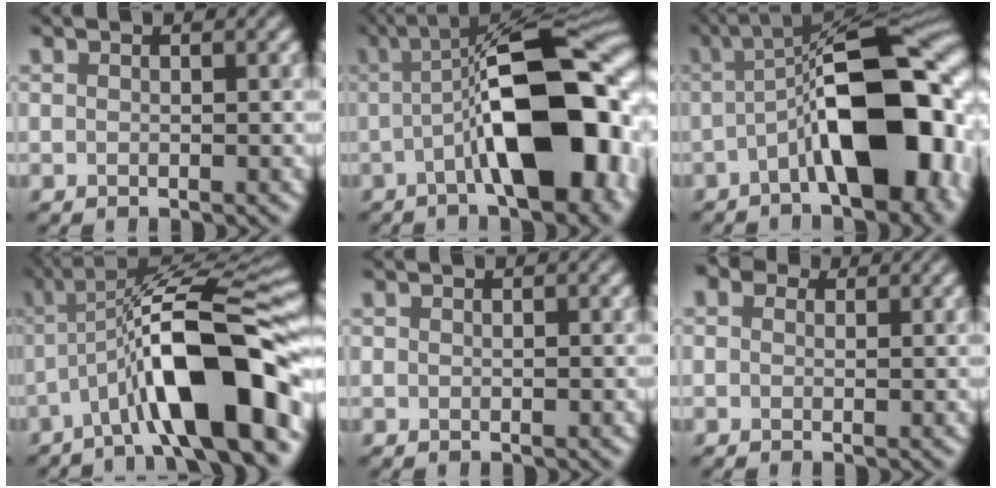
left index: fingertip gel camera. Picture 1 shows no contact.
{"total": 13.8, "force": [-2.1, 4.5, 12.9], "torque": [-0.168, 0.019, -0.040]}
{"total": 12.9, "force": [-2.7, 4.6, 11.8], "torque": [-0.163, 0.015, -0.050]}
{"total": 12.4, "force": [-4.3, 2.9, 11.3], "torque": [-0.178, 0.017, -0.073]}
{"total": 0.6, "force": [0.0, 0.5, 0.4], "torque": [-0.003, -0.004, -0.001]}
{"total": 3.1, "force": [1.4, 2.2, 1.7], "torque": [-0.014, 0.015, -0.024]}